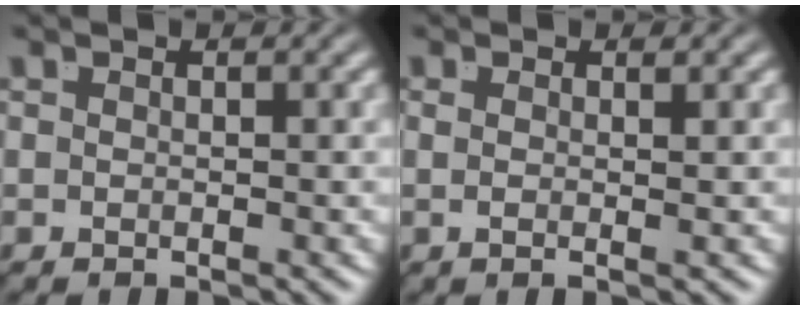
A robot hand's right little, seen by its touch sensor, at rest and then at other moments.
{"total": 1.6, "force": [0.0, -1.0, 1.3], "torque": [-0.015, -0.009, 0.007]}